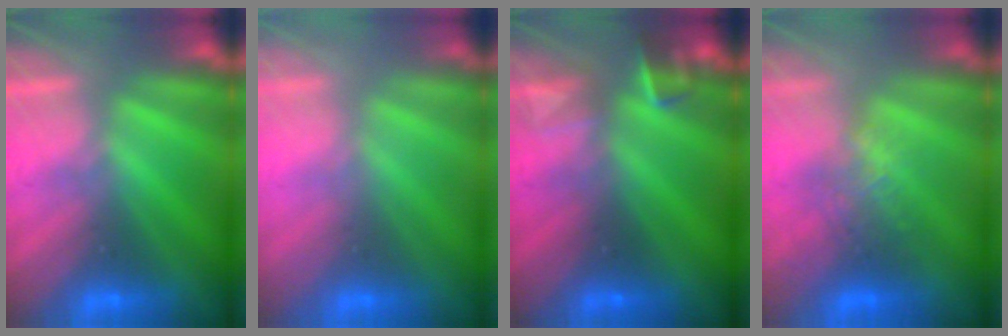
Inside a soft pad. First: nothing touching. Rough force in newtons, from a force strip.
{"total": 2.5}
{"total": 3.2}
{"total": 2.6}